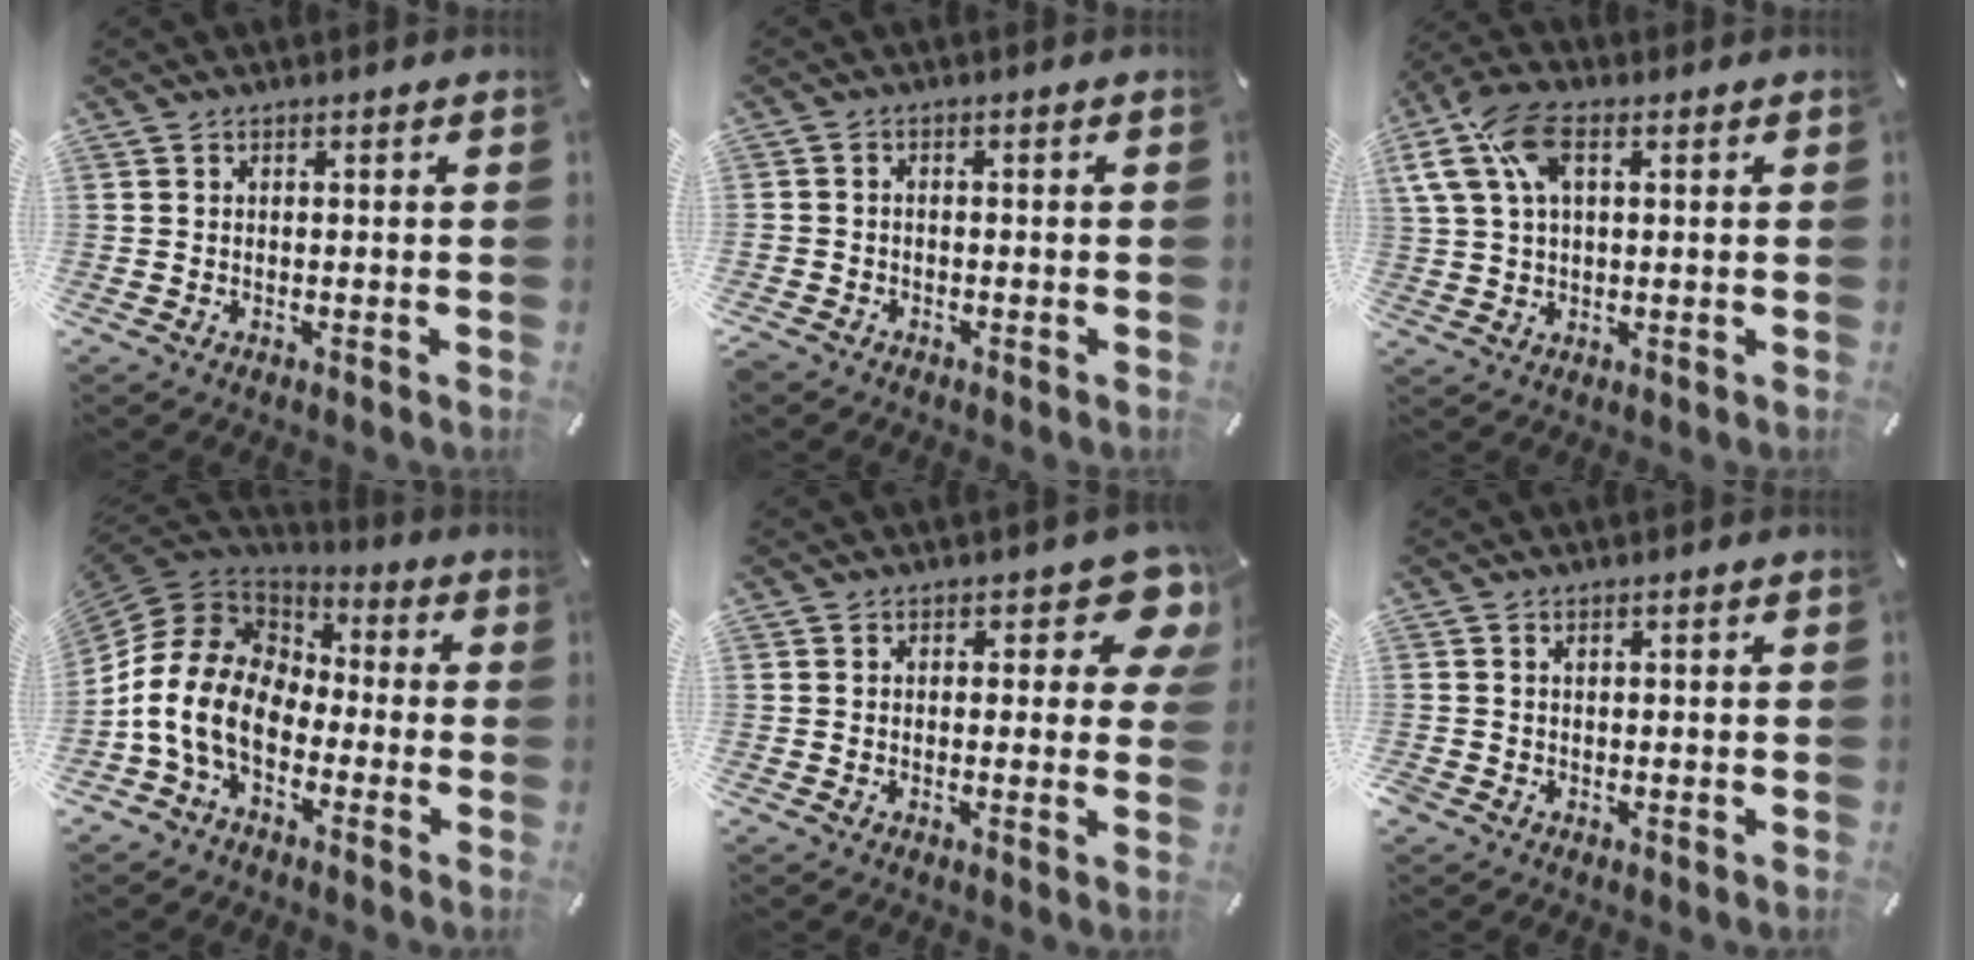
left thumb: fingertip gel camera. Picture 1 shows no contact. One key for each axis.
{"total": 1.8, "fx": -1.4, "fy": 1.1, "fz": 0.3, "tx": -0.005, "ty": 0.009, "tz": -0.030}
{"total": 11.6, "fx": 4.0, "fy": 6.6, "fz": 8.6, "tx": -0.202, "ty": 0.001, "tz": 0.071}
{"total": 14.3, "fx": -5.3, "fy": 10.1, "fz": 8.6, "tx": -0.205, "ty": 0.017, "tz": -0.106}
{"total": 8.4, "fx": 3.8, "fy": 4.0, "fz": 6.2, "tx": -0.061, "ty": -0.022, "tz": 0.059}
{"total": 0.8, "fx": -0.1, "fy": 0.7, "fz": 0.2, "tx": -0.005, "ty": 0.005, "tz": -0.004}